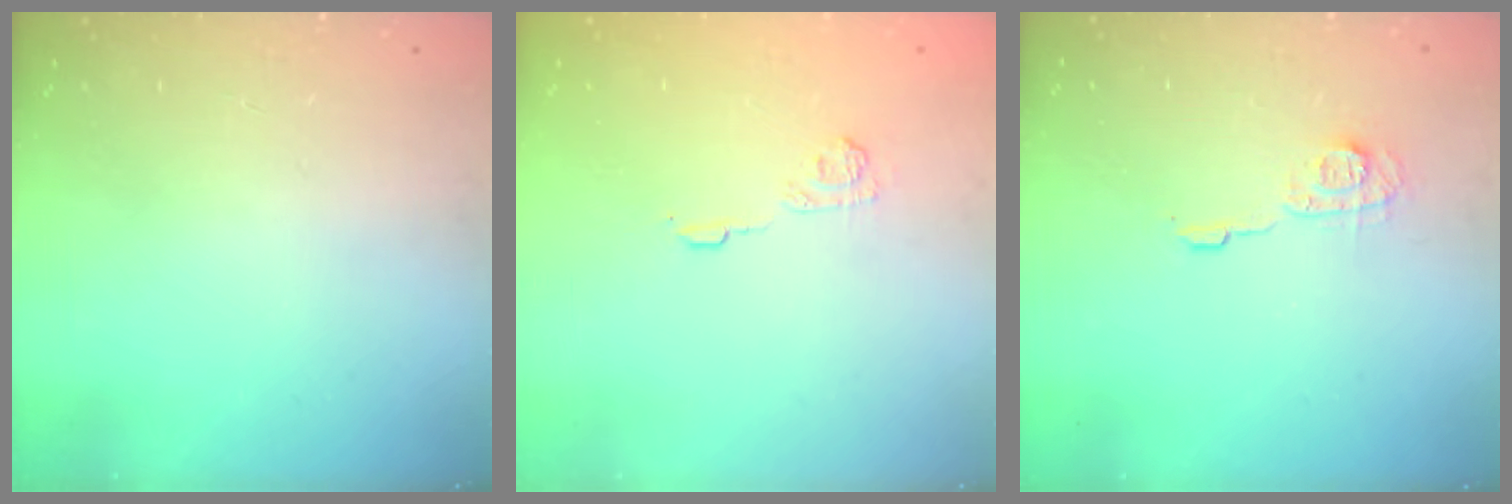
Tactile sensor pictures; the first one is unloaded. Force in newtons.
{"total": 5.2, "press": 4.9, "slide": 1.5}
{"total": 6.8, "press": 6.8, "slide": 0.2}